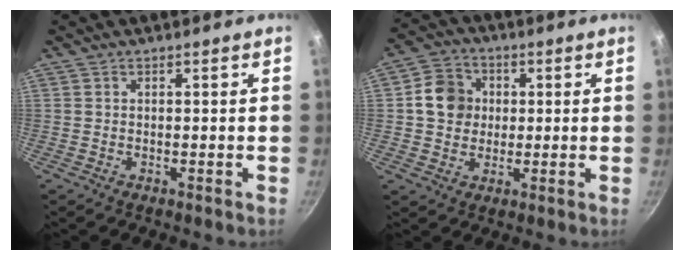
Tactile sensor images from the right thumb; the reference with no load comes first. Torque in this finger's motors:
{"motor_torque": [0.16, 1.49, 0.68, -0.24, 0.05]}